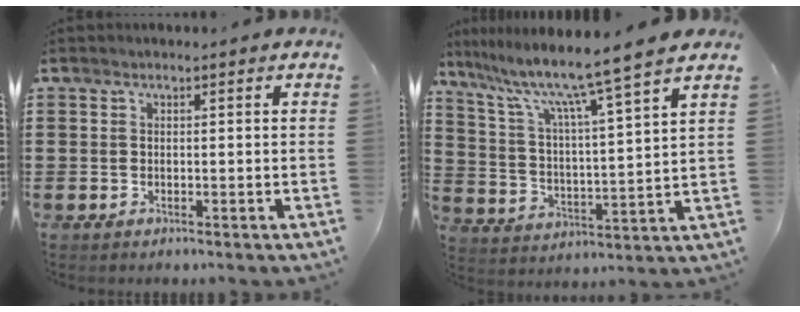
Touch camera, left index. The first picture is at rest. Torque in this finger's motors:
{"motor_torque": [1.11, -1.03, 1.05, 0.21]}